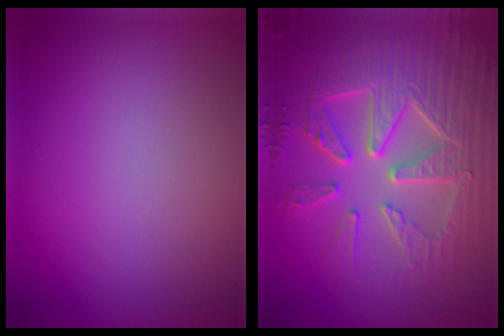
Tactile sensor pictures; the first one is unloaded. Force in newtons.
{"total": 8.8, "press": 6.4, "slide": 6.0}